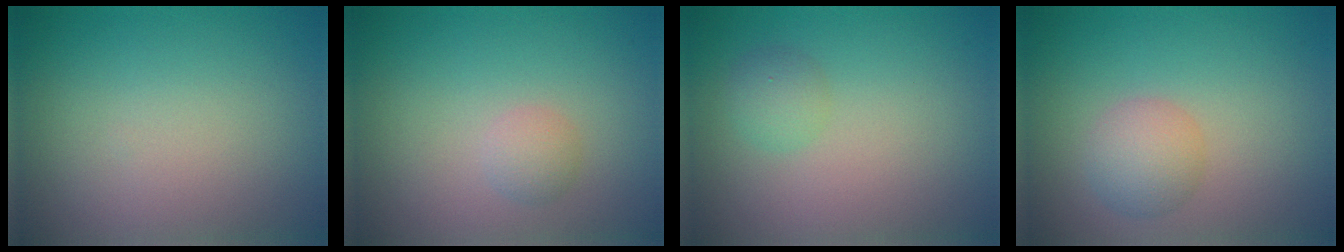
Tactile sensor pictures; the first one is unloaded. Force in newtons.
{"total": 1.3, "press": 1.3, "slide": 0.0}
{"total": 1.5, "press": 1.5, "slide": 0.0}
{"total": 2.7, "press": 2.7, "slide": 0.1}